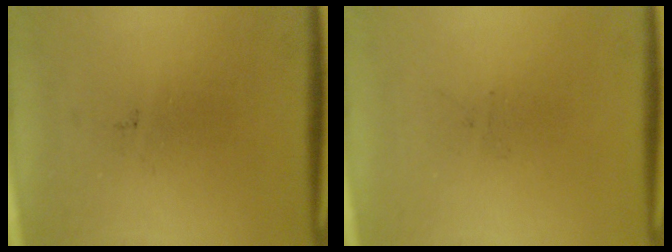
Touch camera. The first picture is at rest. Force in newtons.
{"total": 0.0}